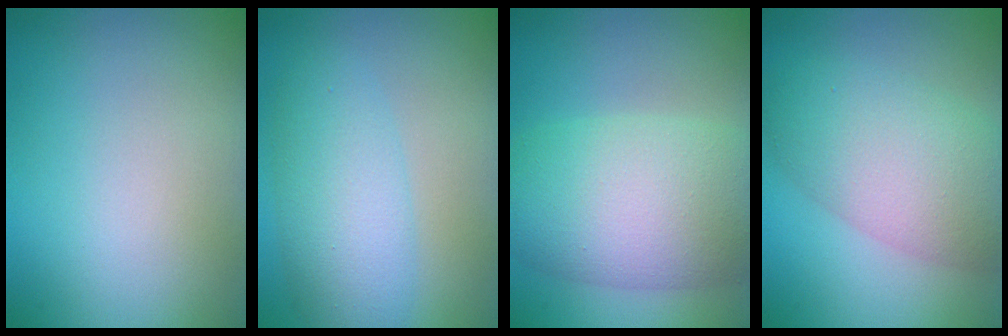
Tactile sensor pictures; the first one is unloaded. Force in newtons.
{"total": 5.1, "press": 5.1, "slide": 0.1}
{"total": 9.0, "press": 9.0, "slide": 0.4}
{"total": 7.3, "press": 7.3, "slide": 0.4}